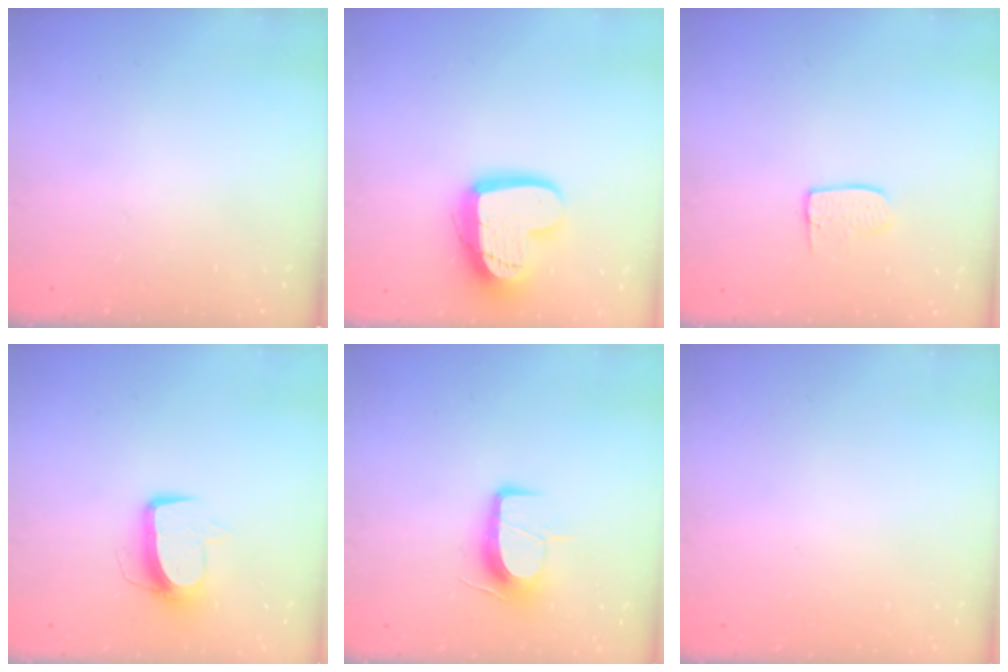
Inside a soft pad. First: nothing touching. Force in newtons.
{"total": 16.4, "press": 16.3, "slide": 1.4}
{"total": 6.7, "press": 6.7, "slide": 0.4}
{"total": 10.0, "press": 10.0, "slide": 0.3}
{"total": 10.3, "press": 10.3, "slide": 0.6}
{"total": 0.0}